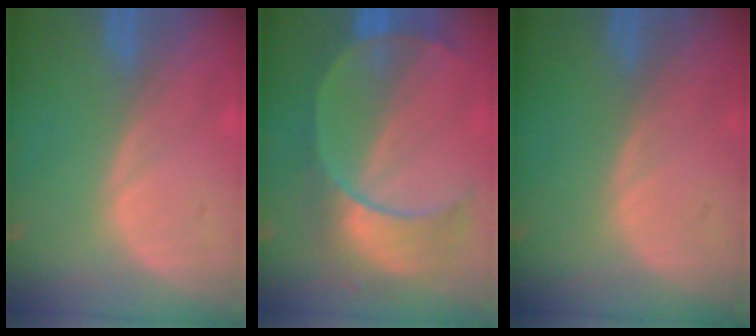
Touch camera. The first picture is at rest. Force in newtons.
{"total": 8.8, "press": 8.3, "slide": 2.8}
{"total": 0.0}